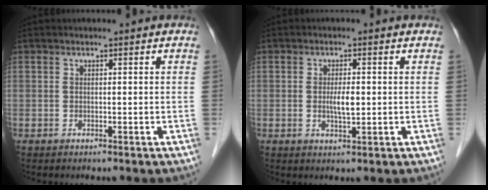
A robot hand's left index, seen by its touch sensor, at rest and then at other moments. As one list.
[{"total": 2.9, "force": [-0.1, 0.8, 2.8], "torque": [-0.046, -0.006, -0.001]}]